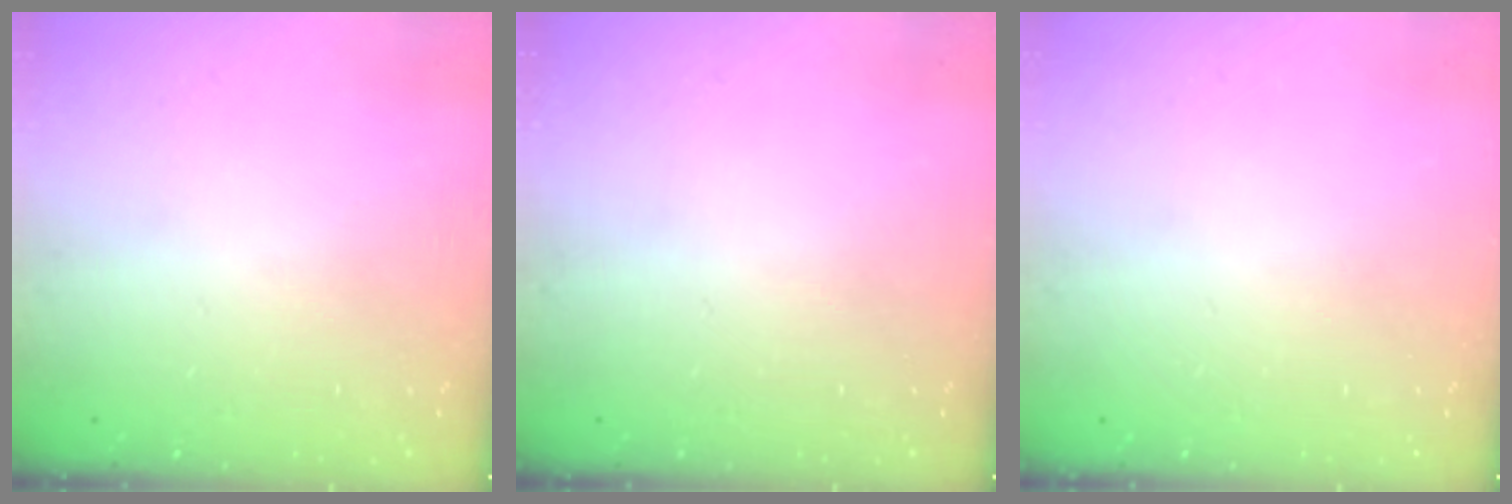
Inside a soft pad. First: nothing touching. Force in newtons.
{"total": 0.0}
{"total": 0.0}